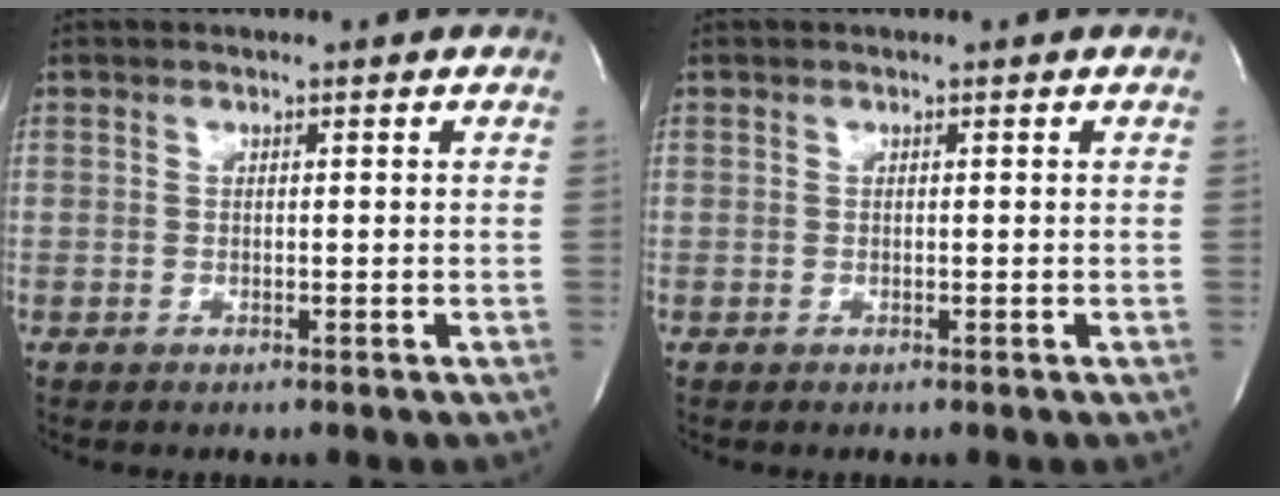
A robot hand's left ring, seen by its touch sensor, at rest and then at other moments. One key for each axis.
{"total": 0.0}